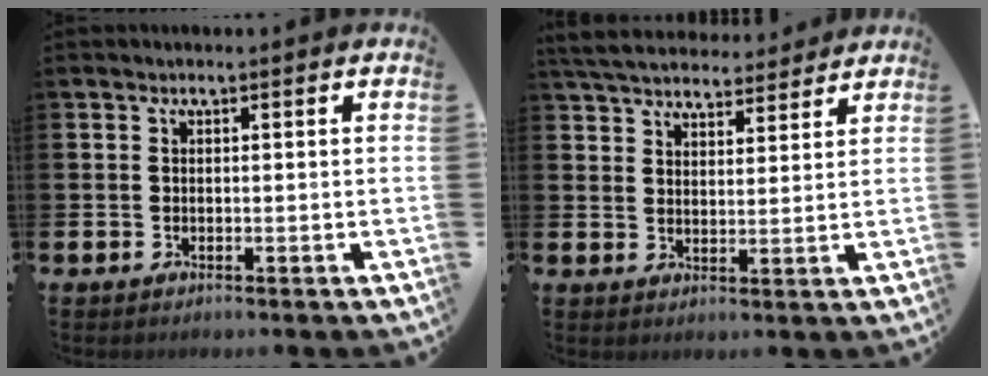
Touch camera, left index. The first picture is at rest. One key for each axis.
{"total": 5.6, "fx": 5.5, "fy": 1.2, "fz": 0.6, "tx": -0.029, "ty": -0.034, "tz": 0.097}